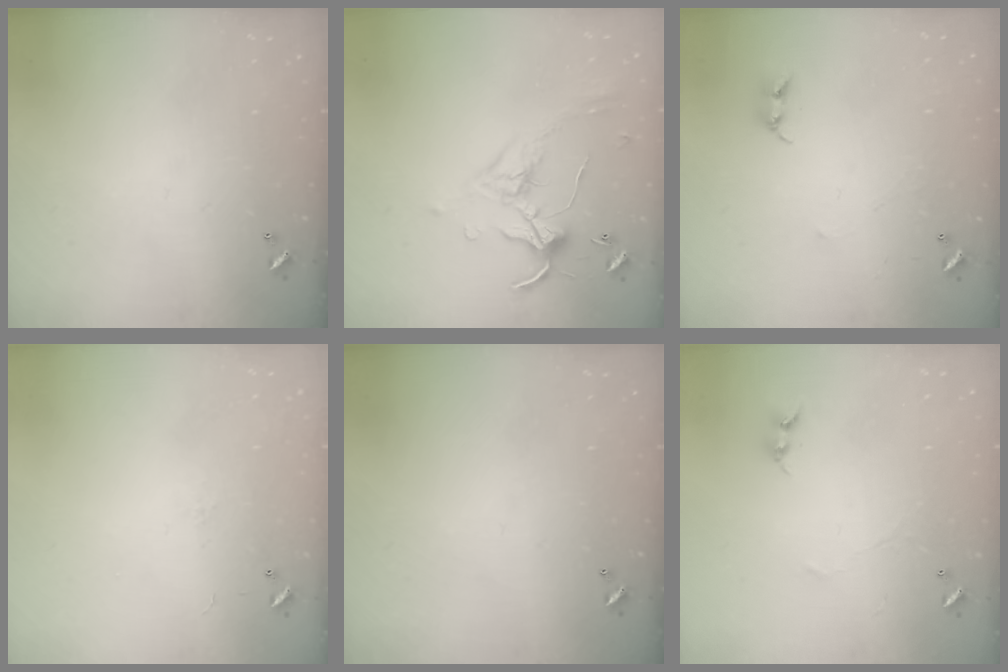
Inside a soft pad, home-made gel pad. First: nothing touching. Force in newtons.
{"total": 0.7, "press": 0.6, "slide": 0.4}
{"total": 2.4, "press": 2.4, "slide": 0.2}
{"total": 5.6, "press": 5.6, "slide": 0.8}
{"total": 0.0}
{"total": 1.5, "press": 1.4, "slide": 0.5}